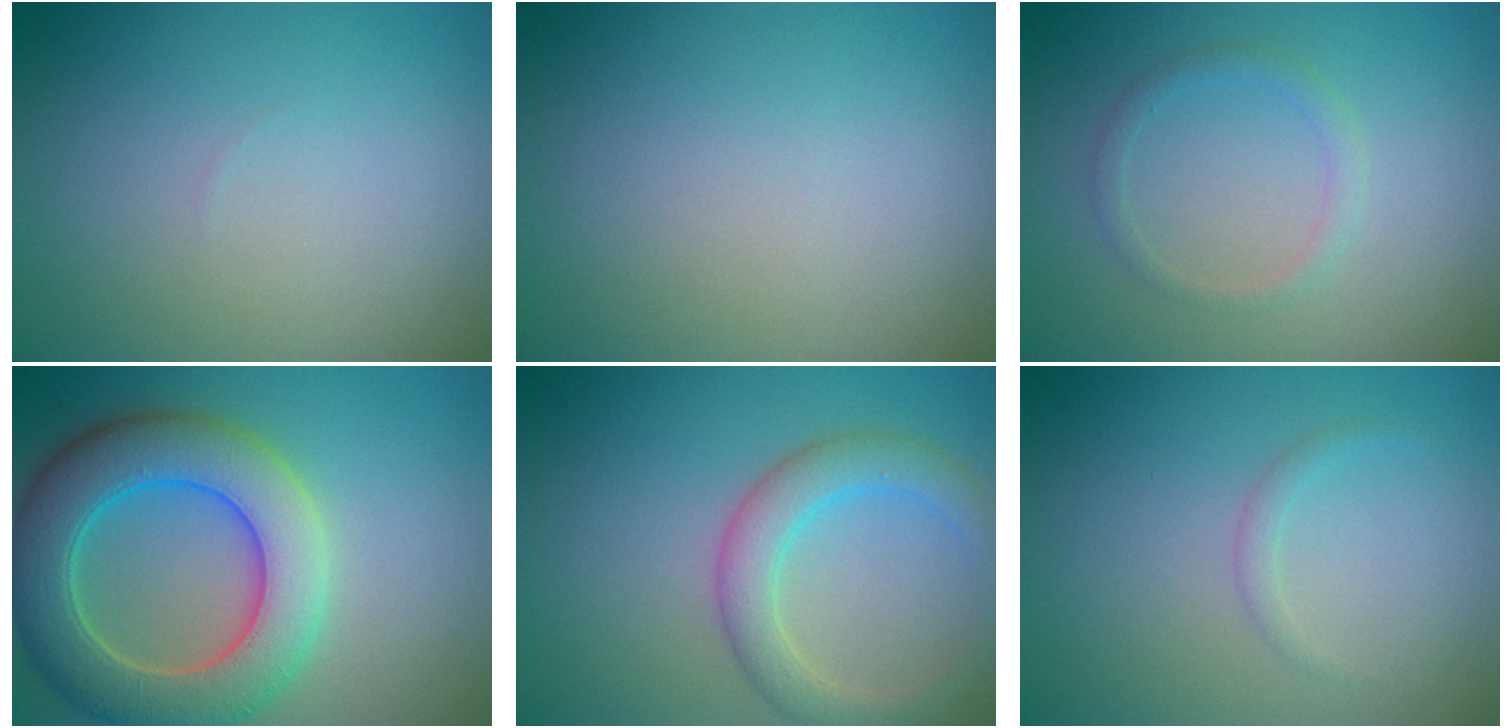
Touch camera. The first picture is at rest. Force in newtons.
{"total": 0.0}
{"total": 1.3, "press": 1.3, "slide": 0.1}
{"total": 8.9, "press": 8.8, "slide": 0.4}
{"total": 4.0, "press": 4.0, "slide": 0.2}
{"total": 0.8, "press": 0.8, "slide": 0.1}